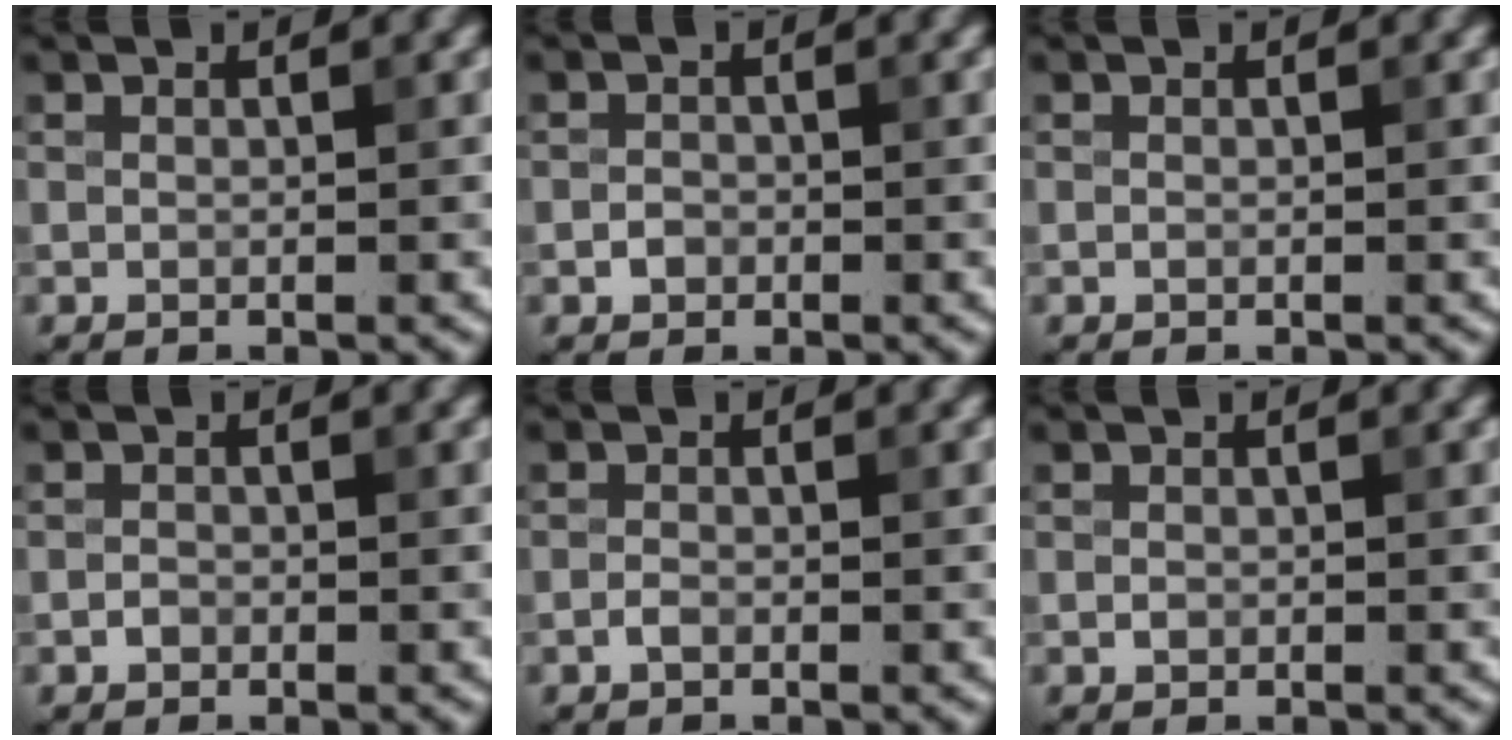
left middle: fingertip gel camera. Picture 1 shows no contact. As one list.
[{"total": 1.1, "force": [-0.5, 0.9, 0.4], "torque": [-0.004, 0.000, -0.010]}, {"total": 0.0}, {"total": 0.8, "force": [-0.4, 0.6, 0.3], "torque": [-0.003, -0.001, -0.009]}, {"total": 0.8, "force": [-0.5, 0.4, 0.5], "torque": [-0.010, 0.000, -0.011]}, {"total": 0.6, "force": [-0.2, 0.5, 0.3], "torque": [-0.001, -0.003, -0.004]}]